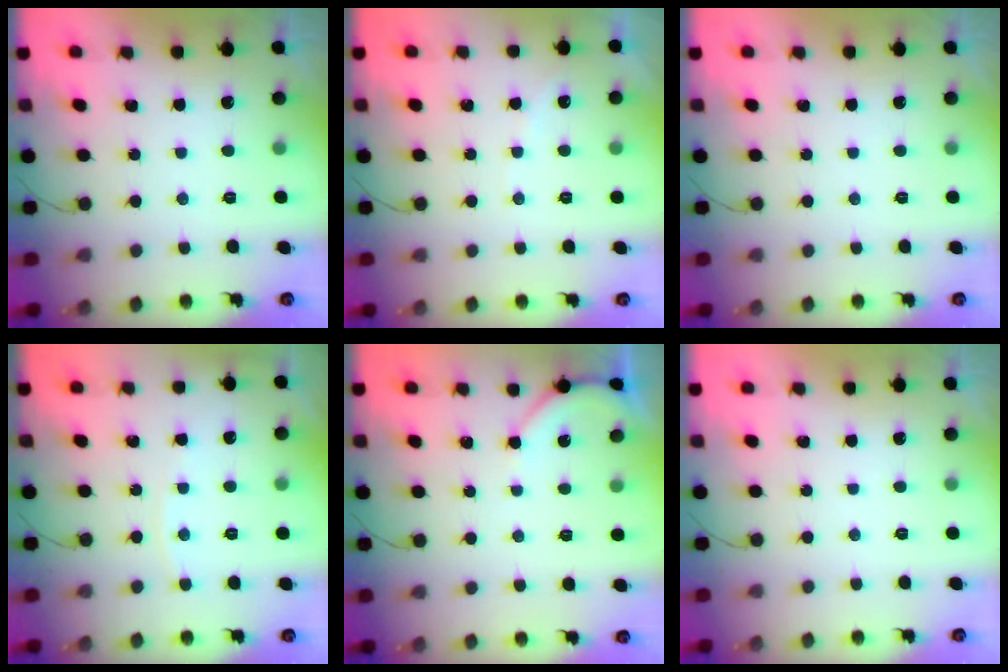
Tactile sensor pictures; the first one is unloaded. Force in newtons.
{"total": 2.8, "press": 2.8, "slide": 0.5}
{"total": 0.0}
{"total": 2.9, "press": 2.8, "slide": 0.4}
{"total": 3.2, "press": 3.2, "slide": 0.5}
{"total": 0.0}